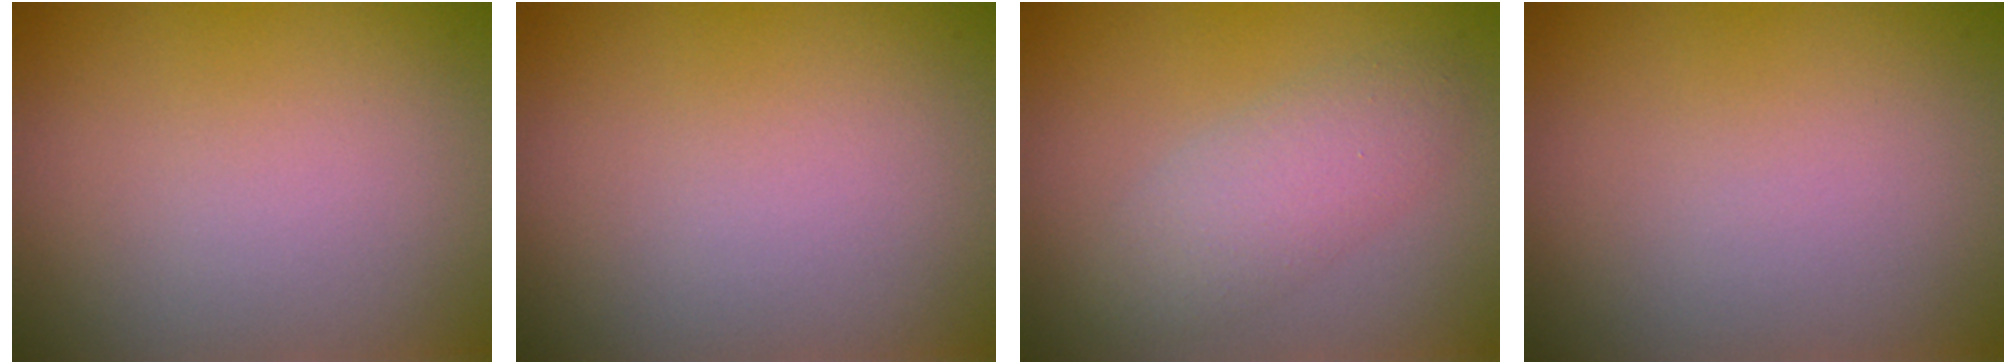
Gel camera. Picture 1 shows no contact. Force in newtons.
{"total": 0.0}
{"total": 3.3, "press": 3.3, "slide": 0.2}
{"total": 0.0}